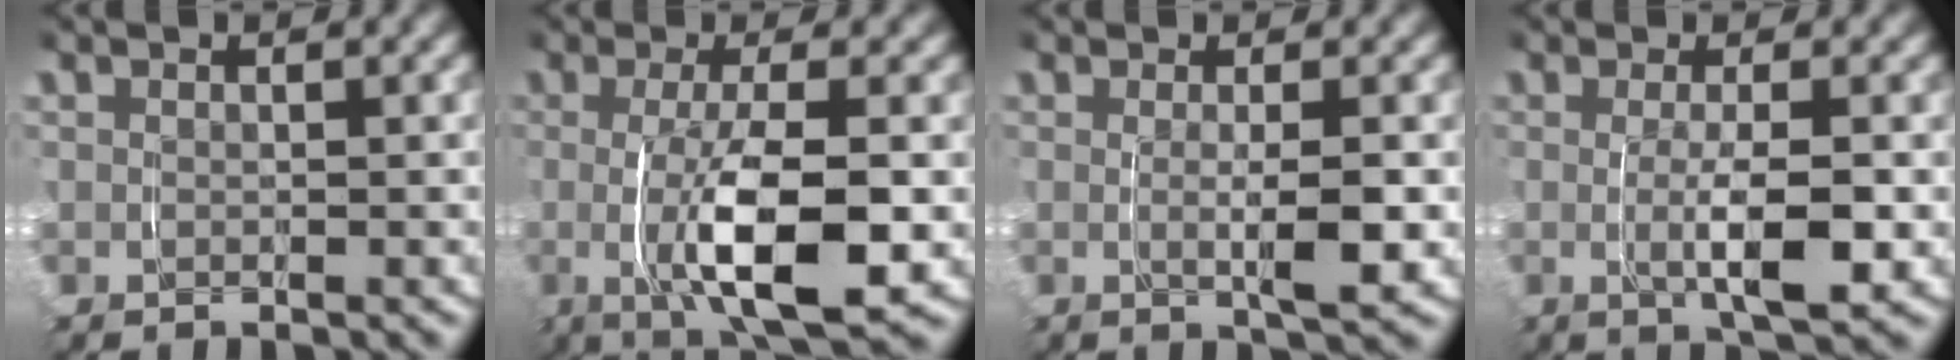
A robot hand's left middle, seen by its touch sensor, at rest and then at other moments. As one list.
[{"total": 7.7, "force": [-1.2, 2.1, 7.3], "torque": [-0.123, -0.010, -0.011]}, {"total": 2.8, "force": [0.0, 0.0, 2.8], "torque": [-0.043, -0.008, 0.002]}, {"total": 4.2, "force": [-0.4, 0.5, 4.2], "torque": [-0.068, -0.009, -0.003]}]